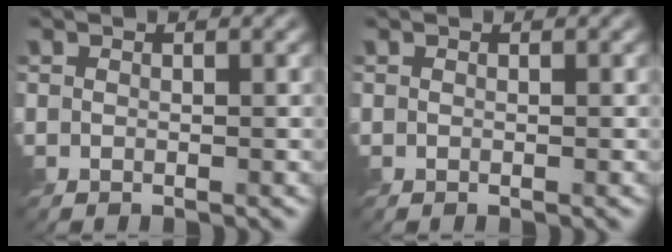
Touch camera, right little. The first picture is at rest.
{"total": 0.0}